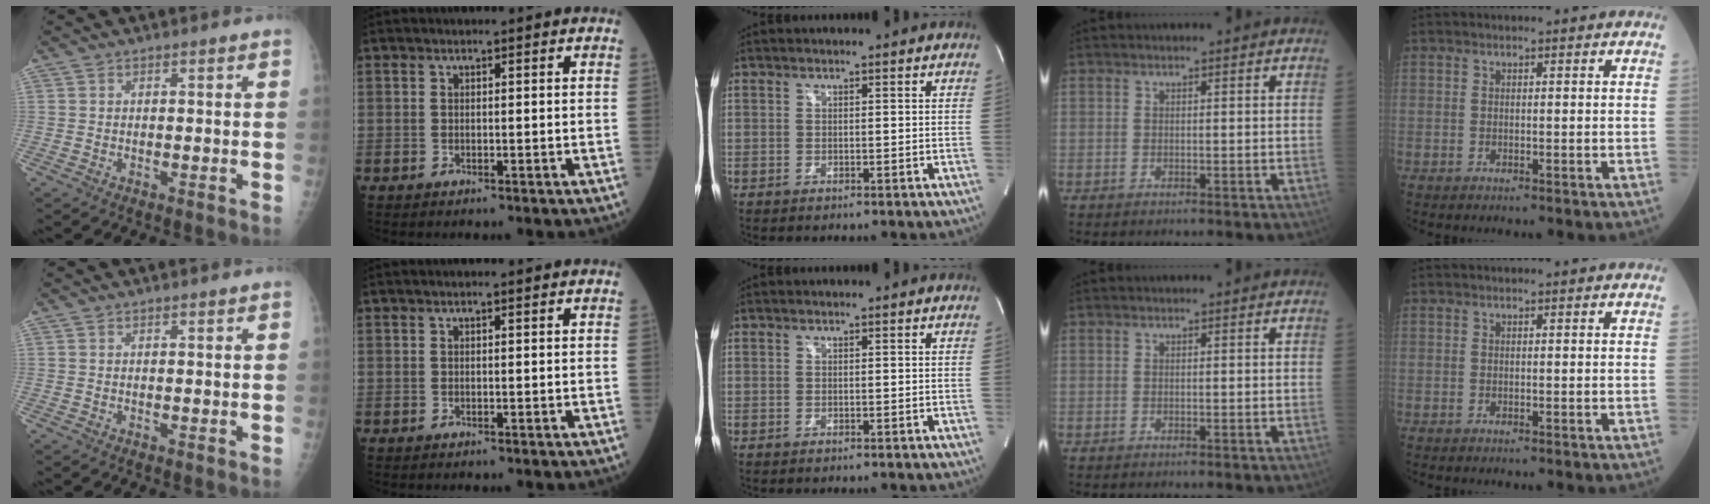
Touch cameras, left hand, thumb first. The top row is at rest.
{"thumb": {"total": 0.5, "force": [0.4, 0.1, 0.3], "torque": [-0.006, -0.001, 0.006]}}